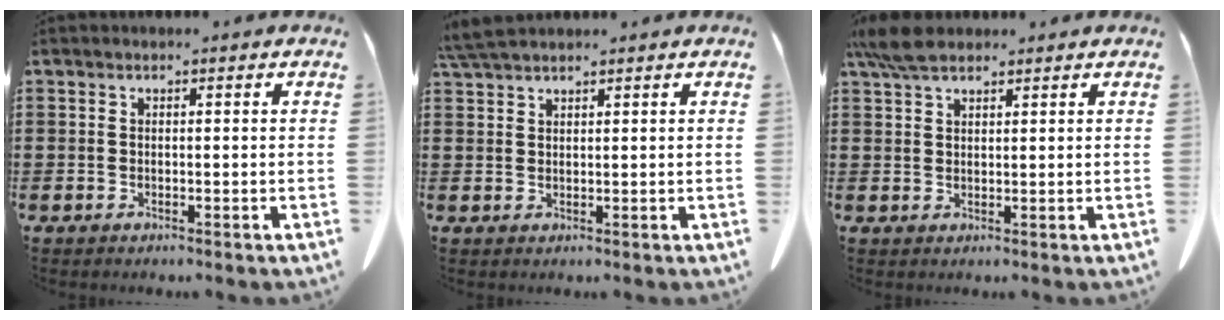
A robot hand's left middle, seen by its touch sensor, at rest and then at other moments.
{"total": 3.2, "force": [2.9, 0.3, 1.4], "torque": [-0.036, -0.001, 0.056]}
{"total": 4.9, "force": [3.7, 1.5, 2.9], "torque": [-0.067, 0.002, 0.070]}